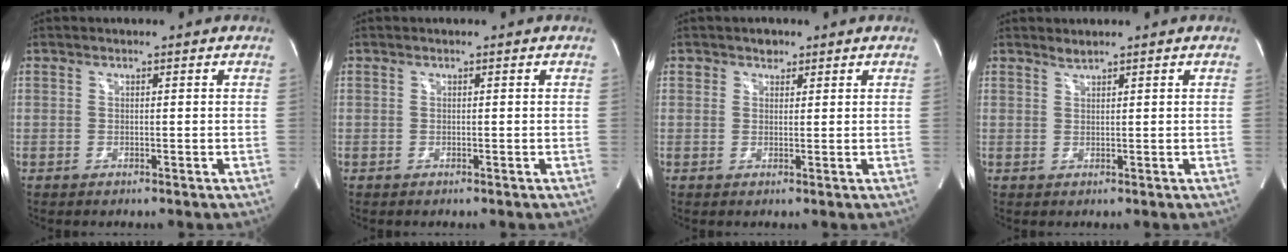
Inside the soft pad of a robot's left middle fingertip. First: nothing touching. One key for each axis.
{"total": 0.0}
{"total": 1.5, "fx": 1.0, "fy": 1.2, "fz": 0.2, "tx": 0.001, "ty": -0.001, "tz": 0.012}
{"total": 1.0, "fx": 0.9, "fy": -0.2, "fz": 0.1, "tx": -0.007, "ty": -0.002, "tz": 0.021}